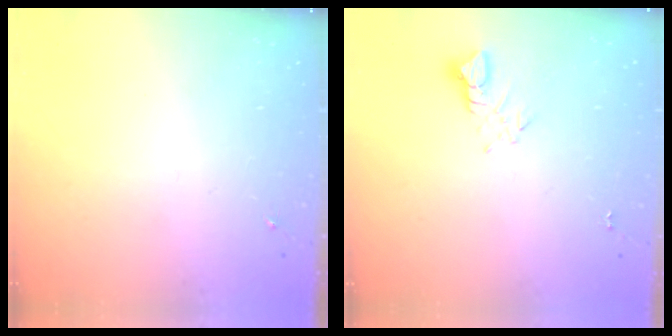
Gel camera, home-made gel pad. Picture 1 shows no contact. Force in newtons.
{"total": 3.2, "press": 3.2, "slide": 0.2}